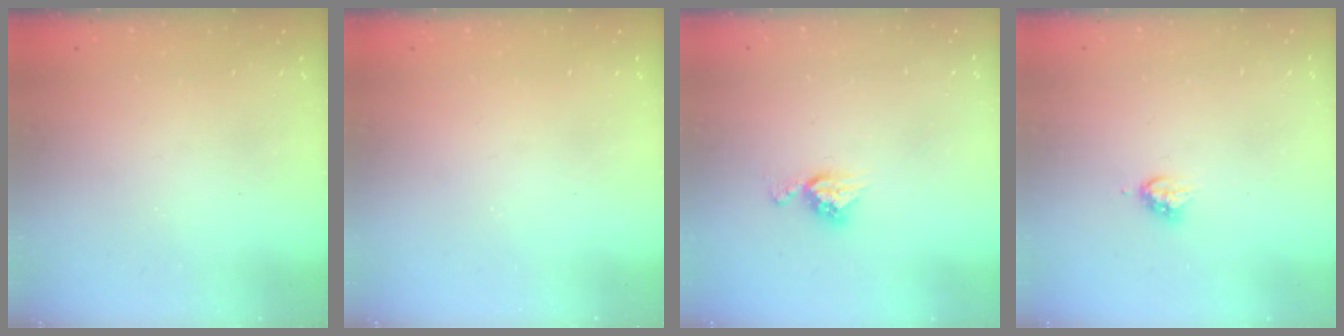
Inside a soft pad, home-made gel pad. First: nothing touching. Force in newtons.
{"total": 0.0}
{"total": 7.1, "press": 7.1, "slide": 0.3}
{"total": 4.2, "press": 4.1, "slide": 0.5}